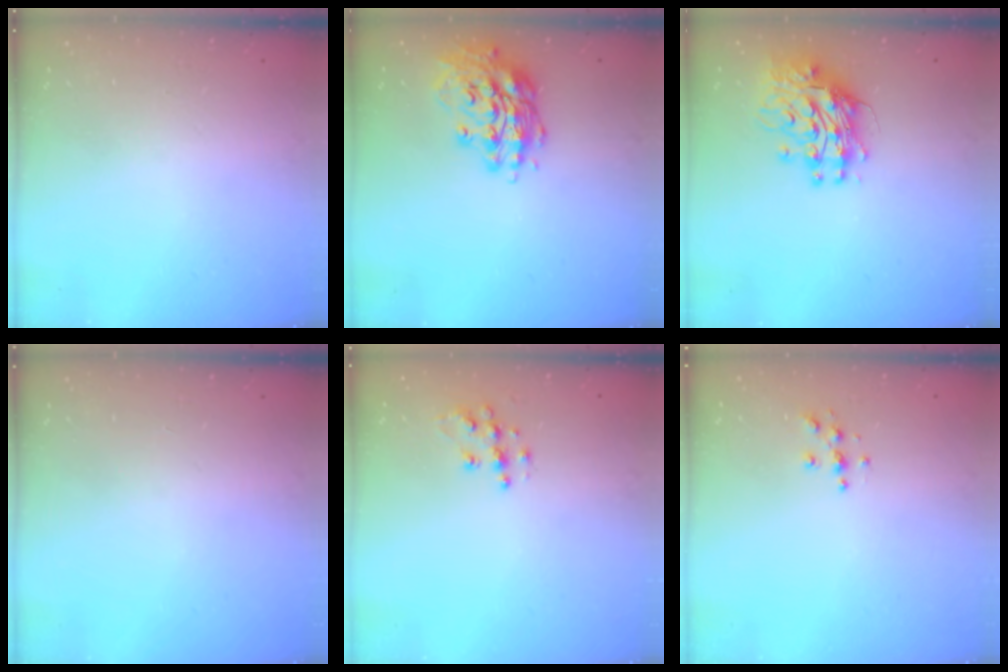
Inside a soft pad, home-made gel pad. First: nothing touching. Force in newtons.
{"total": 15.0, "press": 14.7, "slide": 2.6}
{"total": 12.0, "press": 11.9, "slide": 1.1}
{"total": 0.0}
{"total": 8.9, "press": 8.9, "slide": 0.5}
{"total": 5.0, "press": 5.0, "slide": 0.4}